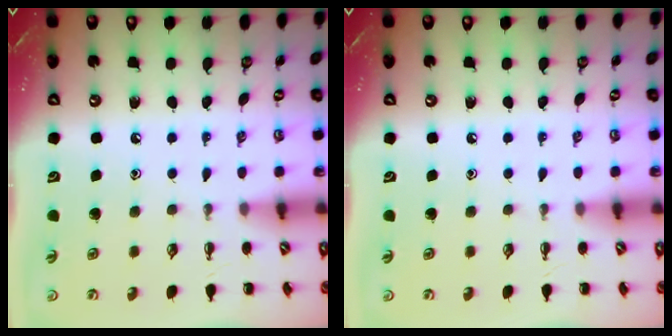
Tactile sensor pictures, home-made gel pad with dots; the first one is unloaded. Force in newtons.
{"total": 0.0}